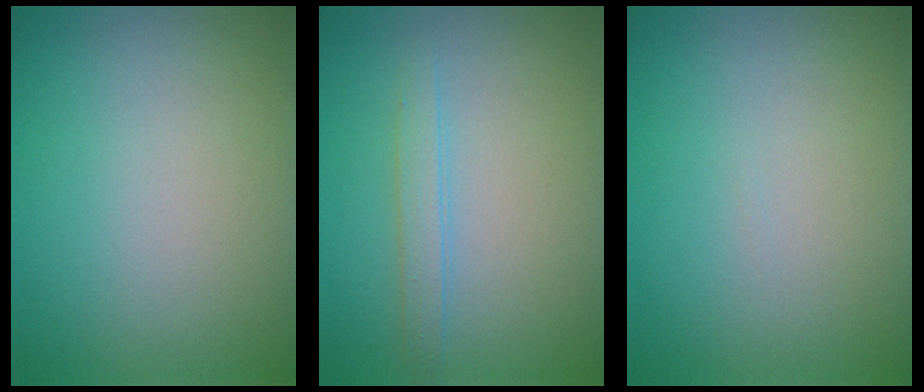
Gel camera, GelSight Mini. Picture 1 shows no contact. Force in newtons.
{"total": 1.7, "press": 1.7, "slide": 0.1}
{"total": 0.0}